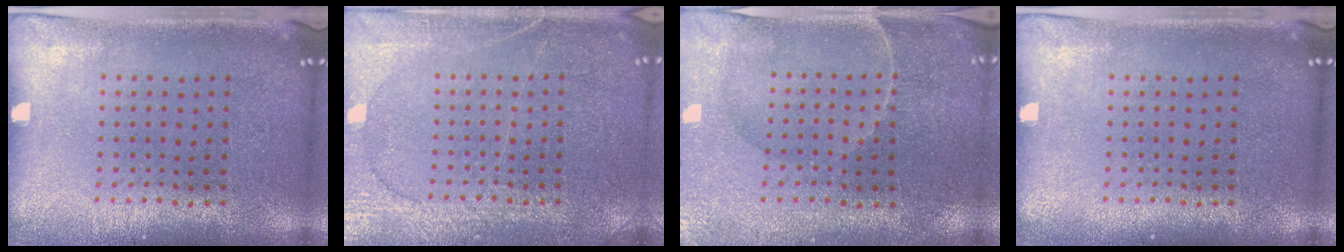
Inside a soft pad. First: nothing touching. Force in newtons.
{"total": 4.7, "press": 4.7, "slide": 0.6}
{"total": 0.7, "press": 0.6, "slide": 0.4}
{"total": 0.0}